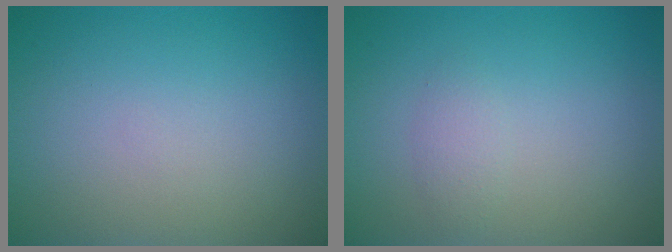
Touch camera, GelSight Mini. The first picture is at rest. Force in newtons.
{"total": 1.1, "press": 1.1, "slide": 0.1}